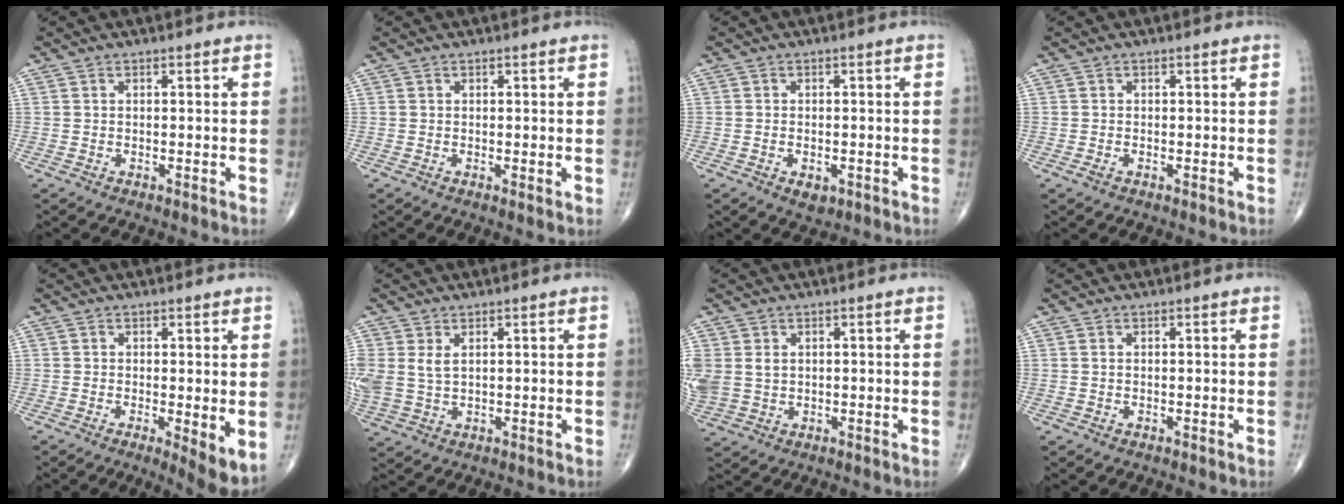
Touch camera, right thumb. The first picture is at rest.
{"total": 0.6, "force": [0.1, 0.3, 0.5], "torque": [-0.009, -0.003, -0.001]}
{"total": 2.9, "force": [-1.1, 1.8, 2.0], "torque": [-0.025, 0.001, -0.010]}
{"total": 0.8, "force": [-0.4, 0.4, 0.5], "torque": [-0.017, -0.002, -0.009]}
{"total": 5.3, "force": [-0.6, 1.6, 5.0], "torque": [-0.074, -0.017, -0.010]}
{"total": 6.1, "force": [1.6, 3.9, 4.4], "torque": [-0.114, 0.004, 0.045]}
{"total": 8.4, "force": [1.1, 6.8, 4.9], "torque": [-0.137, 0.003, 0.039]}
{"total": 0.0}